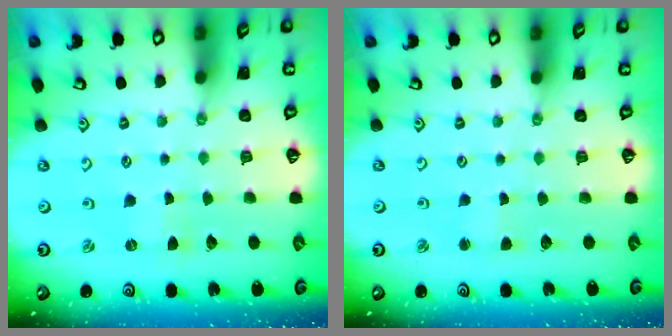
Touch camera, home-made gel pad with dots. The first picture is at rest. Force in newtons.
{"total": 1.8, "press": 1.7, "slide": 0.3}